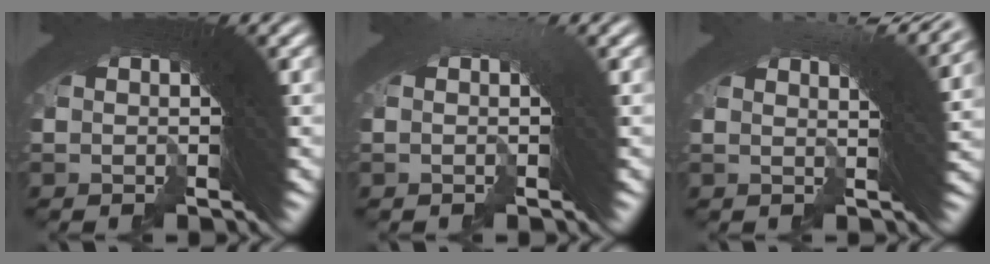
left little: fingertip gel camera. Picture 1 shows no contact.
{"total": 0.9, "force": [-0.1, 0.0, 0.9], "torque": [0.015, 0.025, -0.015]}
{"total": 5.8, "force": [3.9, 0.2, 4.2], "torque": [-0.029, 0.021, 0.051]}